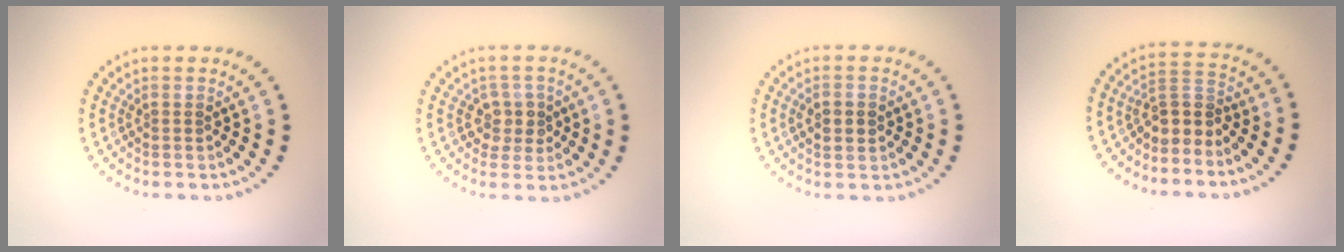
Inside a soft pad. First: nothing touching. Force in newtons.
{"total": 1.8, "press": 1.7, "slide": 0.6}
{"total": 2.4, "press": 2.4, "slide": 0.2}
{"total": 2.4, "press": 2.0, "slide": 1.5}